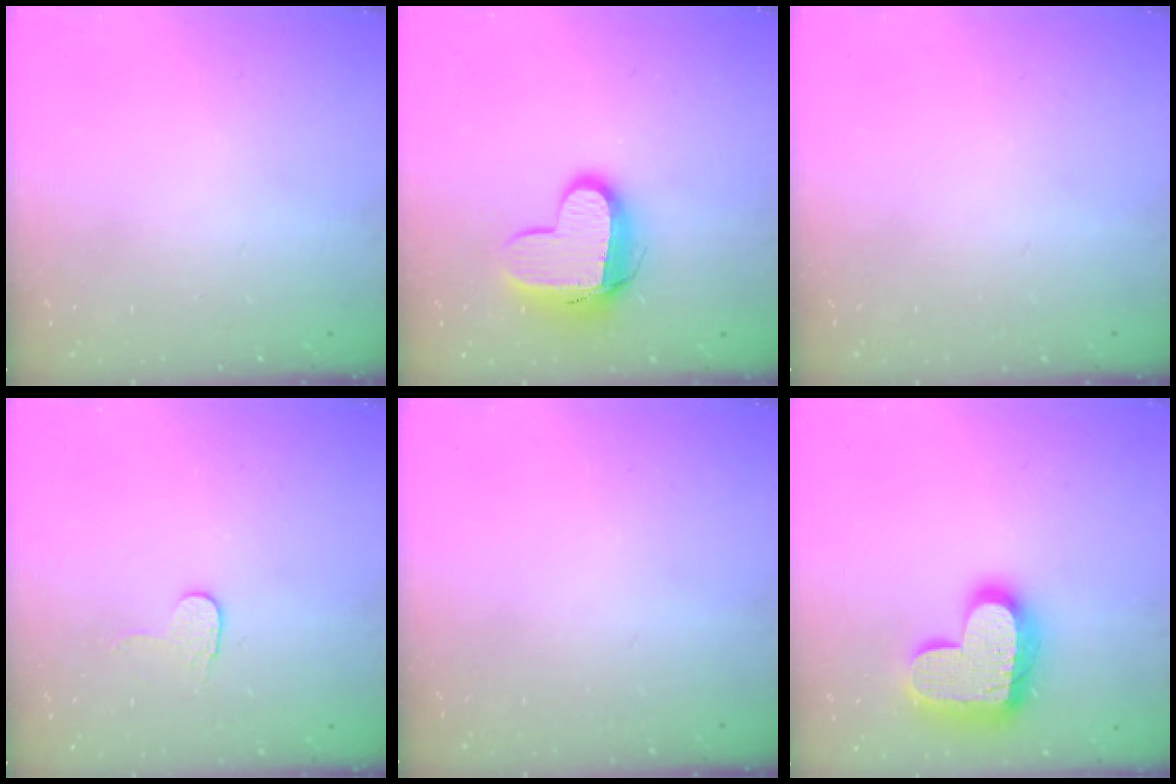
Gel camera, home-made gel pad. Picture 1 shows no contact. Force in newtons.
{"total": 12.0, "press": 11.9, "slide": 1.2}
{"total": 0.0}
{"total": 3.8, "press": 3.8, "slide": 0.3}
{"total": 0.0}
{"total": 18.7, "press": 18.7, "slide": 1.2}